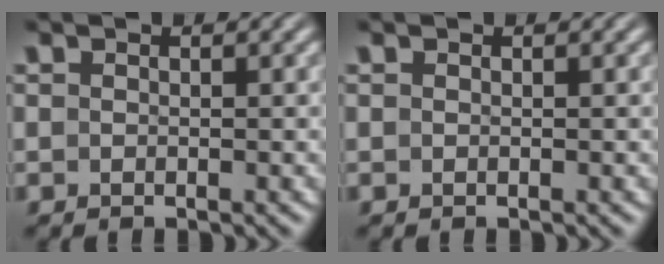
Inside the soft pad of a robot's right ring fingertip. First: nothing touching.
{"total": 0.0}